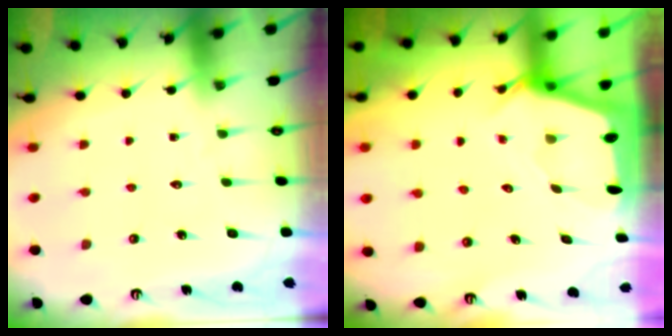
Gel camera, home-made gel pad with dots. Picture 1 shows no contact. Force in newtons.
{"total": 2.4, "press": 2.4, "slide": 0.2}